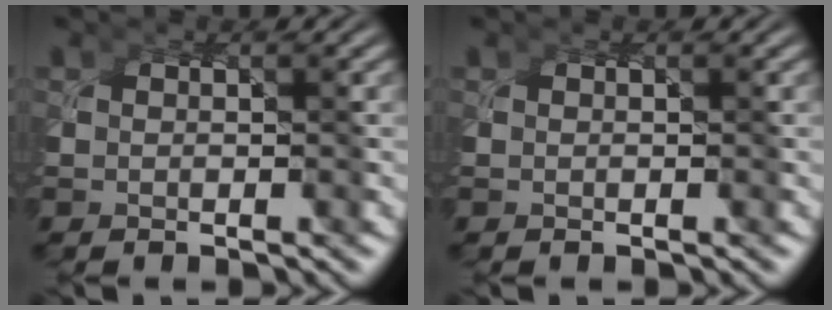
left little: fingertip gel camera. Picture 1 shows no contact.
{"total": 0.0}